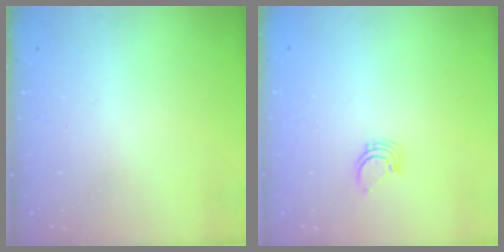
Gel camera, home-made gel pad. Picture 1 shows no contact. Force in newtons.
{"total": 2.3, "press": 2.3, "slide": 0.1}